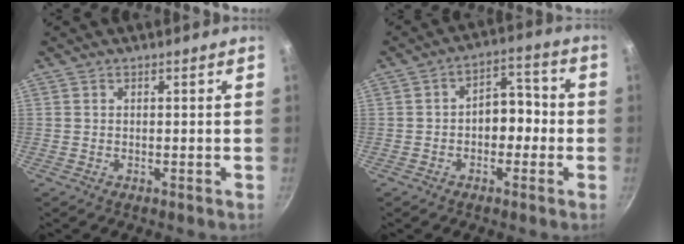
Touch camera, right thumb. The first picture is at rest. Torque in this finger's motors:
{"motor_torque": [-0.12, 0.31, 0.61, -0.33, 0.07]}